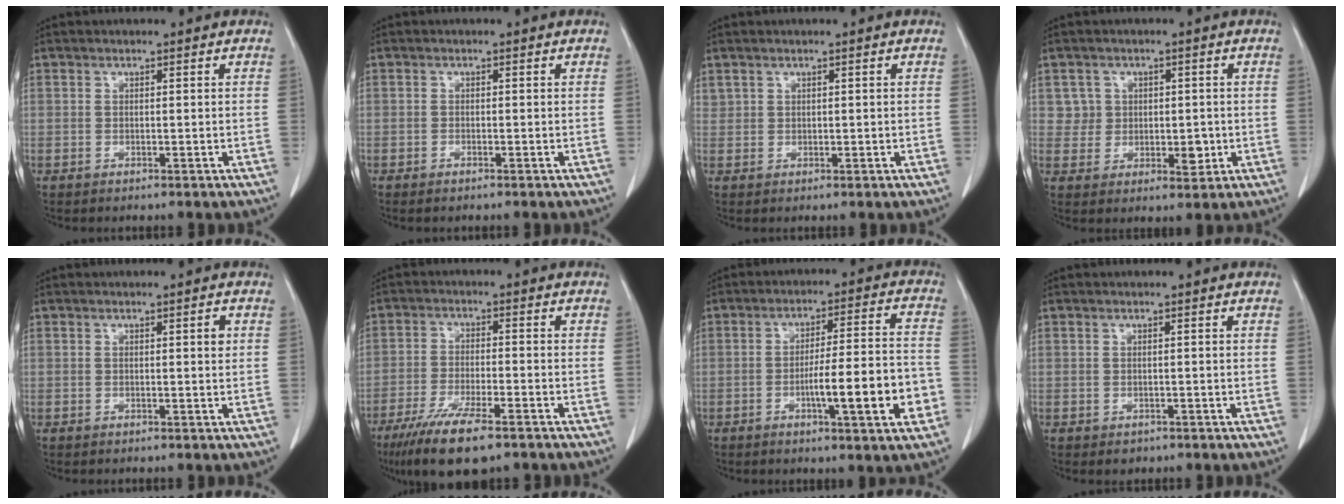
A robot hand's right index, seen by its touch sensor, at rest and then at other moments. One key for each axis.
{"total": 0.7, "fx": -0.6, "fy": 0.2, "fz": 0.4, "tx": -0.008, "ty": -0.001, "tz": -0.004}
{"total": 1.1, "fx": 0.7, "fy": 0.8, "fz": 0.2, "tx": 0.000, "ty": 0.008, "tz": 0.017}
{"total": 4.5, "fx": 0.5, "fy": 4.2, "fz": 1.4, "tx": -0.004, "ty": 0.002, "tz": 0.012}
{"total": 1.2, "fx": 0.3, "fy": 0.2, "fz": 1.1, "tx": -0.017, "ty": 0.002, "tz": 0.004}
{"total": 11.0, "fx": -7.6, "fy": 1.8, "fz": 7.7, "tx": -0.135, "ty": -0.026, "tz": -0.124}
{"total": 12.3, "fx": -3.9, "fy": 0.9, "fz": 11.6, "tx": -0.176, "ty": 0.005, "tz": -0.058}
{"total": 1.2, "fx": -0.7, "fy": 0.9, "fz": 0.4, "tx": -0.006, "ty": 0.001, "tz": -0.004}